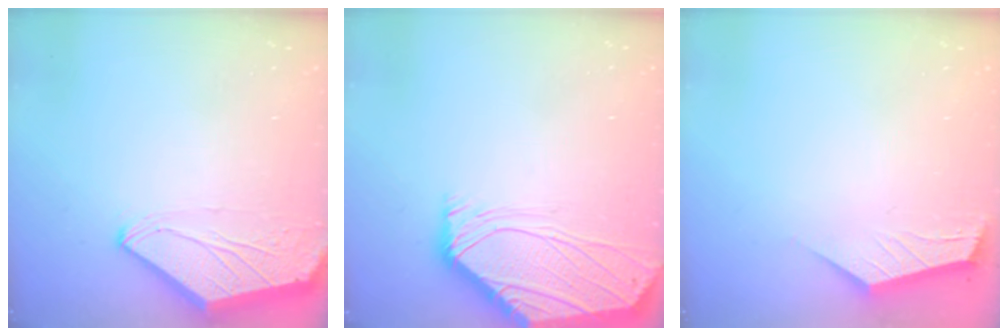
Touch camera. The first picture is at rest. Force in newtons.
{"total": 1.0, "press": 0.9, "slide": 0.3}
{"total": 2.3, "press": 2.3, "slide": 0.3}